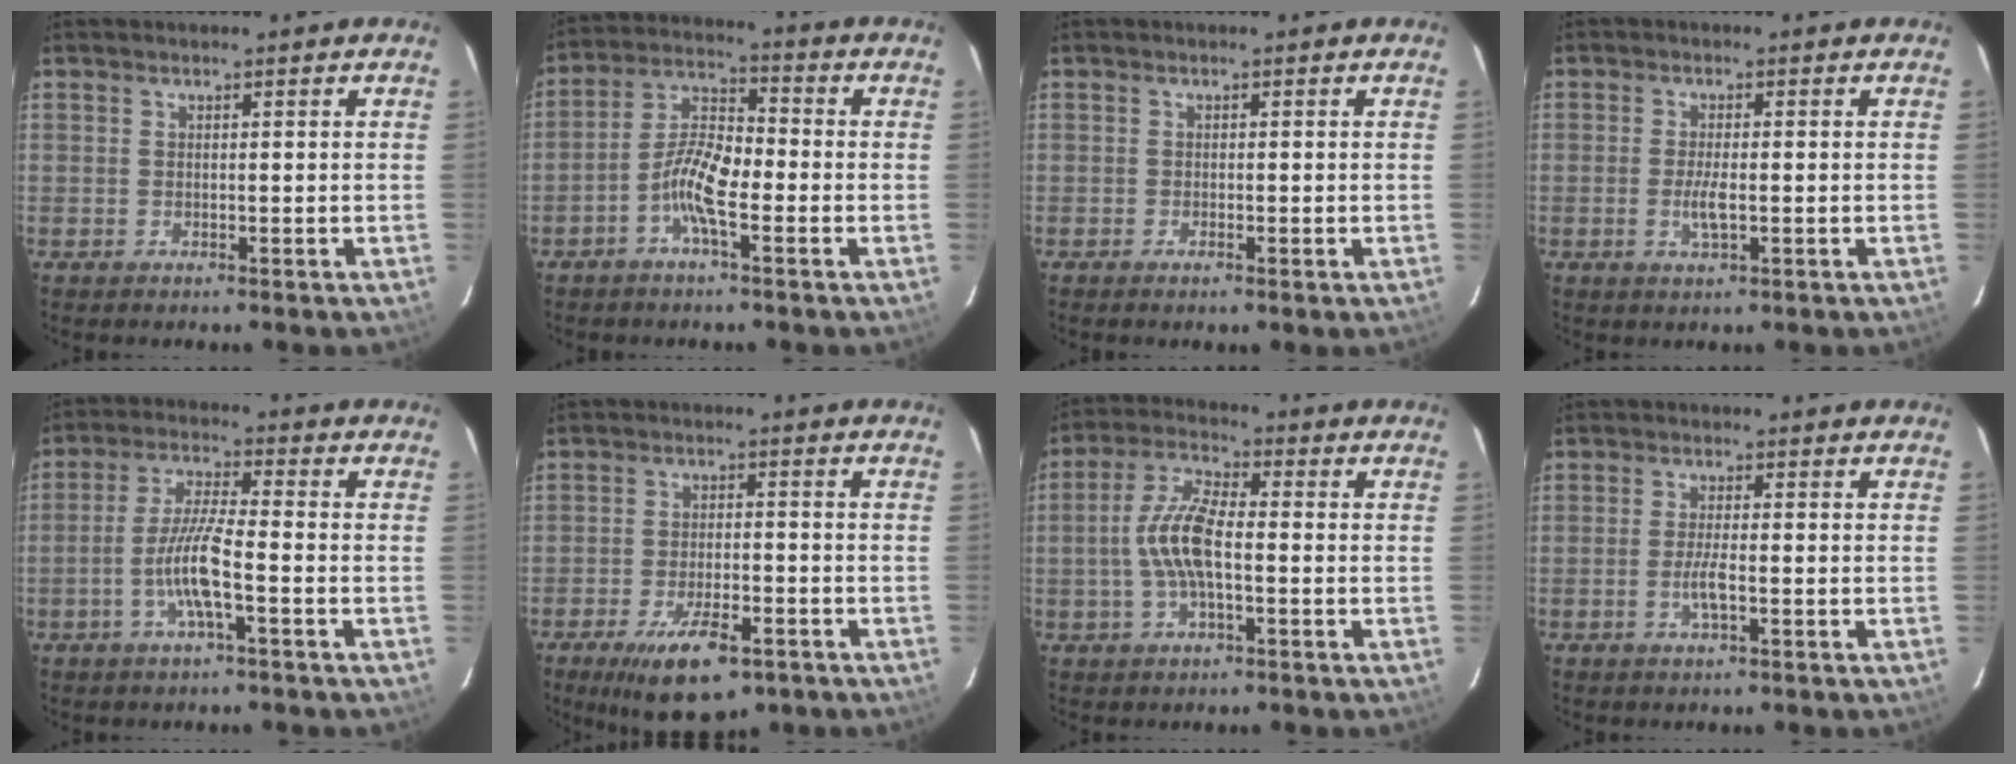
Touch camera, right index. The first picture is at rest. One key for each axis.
{"total": 7.9, "fx": -3.4, "fy": 2.3, "fz": 6.7, "tx": -0.141, "ty": 0.014, "tz": -0.071}
{"total": 0.9, "fx": -0.6, "fy": 0.2, "fz": 0.7, "tx": -0.015, "ty": -0.002, "tz": -0.011}
{"total": 3.2, "fx": -0.7, "fy": 0.9, "fz": 3.0, "tx": -0.059, "ty": -0.003, "tz": -0.011}
{"total": 7.7, "fx": -2.9, "fy": 0.5, "fz": 7.1, "tx": -0.145, "ty": 0.003, "tz": -0.055}
{"total": 11.7, "fx": -7.3, "fy": 4.4, "fz": 8.1, "tx": -0.161, "ty": -0.019, "tz": -0.113}
{"total": 8.8, "fx": -1.4, "fy": 3.0, "fz": 8.1, "tx": -0.169, "ty": 0.013, "tz": -0.029}
{"total": 3.1, "fx": -1.1, "fy": 0.3, "fz": 2.9, "tx": -0.055, "ty": -0.002, "tz": -0.019}